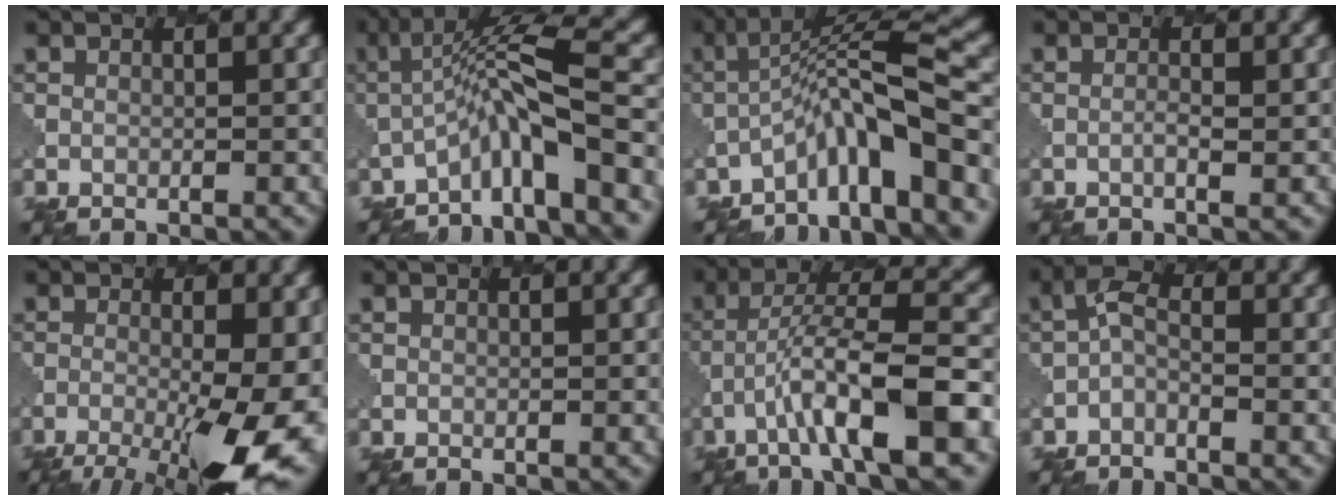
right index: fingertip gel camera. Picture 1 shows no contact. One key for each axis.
{"total": 6.7, "fx": -2.8, "fy": 1.1, "fz": 6.0, "tx": -0.096, "ty": 0.020, "tz": -0.054}
{"total": 7.5, "fx": -4.0, "fy": 1.3, "fz": 6.2, "tx": -0.096, "ty": 0.018, "tz": -0.071}
{"total": 0.7, "fx": 0.1, "fy": 0.1, "fz": 0.7, "tx": -0.012, "ty": 0.004, "tz": 0.001}
{"total": 11.6, "fx": -4.2, "fy": 3.5, "fz": 10.2, "tx": -0.154, "ty": -0.016, "tz": -0.056}
{"total": 0.0}
{"total": 8.5, "fx": -3.4, "fy": 1.6, "fz": 7.6, "tx": -0.133, "ty": 0.014, "tz": -0.057}
{"total": 1.6, "fx": -0.8, "fy": 0.8, "fz": 1.1, "tx": -0.026, "ty": 0.006, "tz": -0.021}